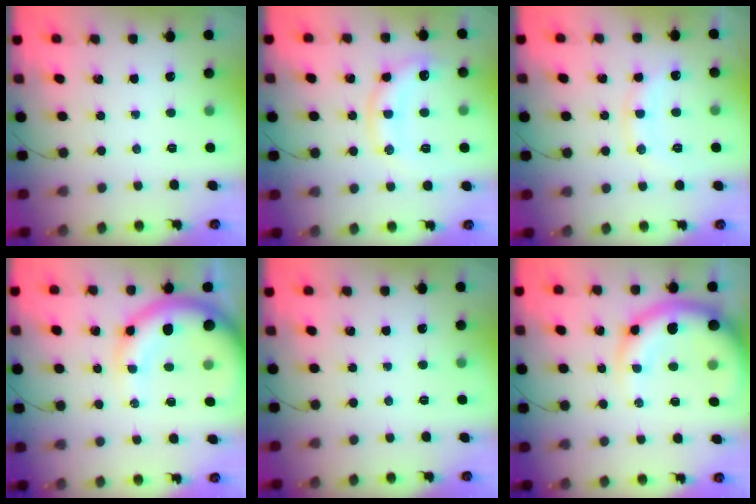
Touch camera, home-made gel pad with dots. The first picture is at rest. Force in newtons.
{"total": 11.5, "press": 11.5, "slide": 1.0}
{"total": 11.5, "press": 11.5, "slide": 0.5}
{"total": 12.0, "press": 11.6, "slide": 3.0}
{"total": 0.0}
{"total": 9.9, "press": 9.5, "slide": 2.9}